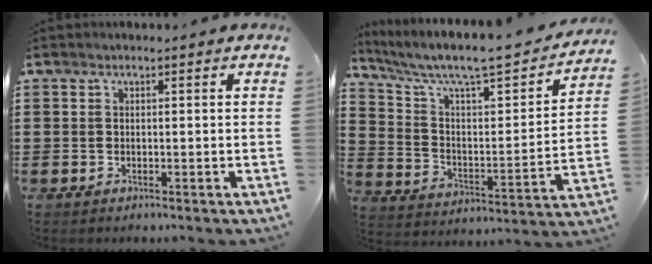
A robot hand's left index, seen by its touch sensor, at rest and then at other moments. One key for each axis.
{"total": 7.2, "fx": 6.2, "fy": 0.9, "fz": 3.6, "tx": -0.101, "ty": -0.053, "tz": 0.098}